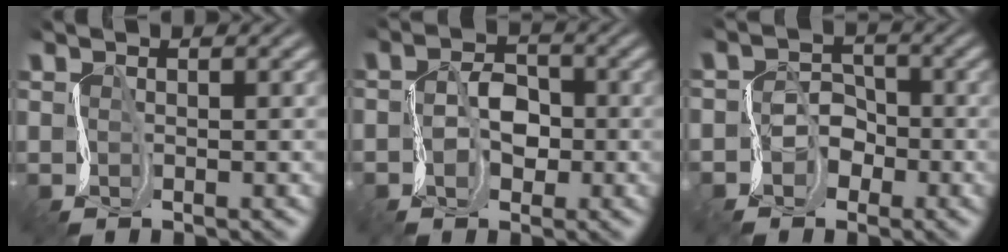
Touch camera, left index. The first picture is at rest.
{"total": 2.7, "force": [-1.3, 2.0, 1.2], "torque": [-0.020, 0.003, -0.030]}
{"total": 2.8, "force": [-1.8, 2.1, 0.1], "torque": [0.024, 0.007, -0.046]}